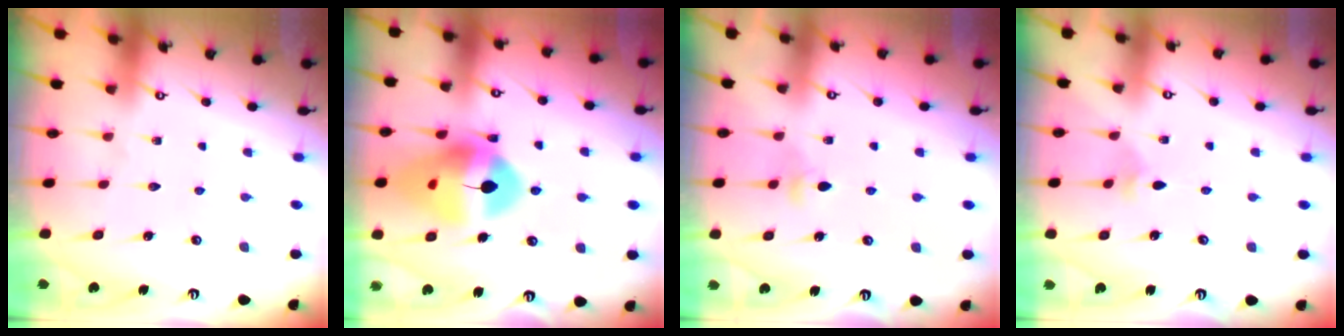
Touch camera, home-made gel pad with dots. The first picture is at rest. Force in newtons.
{"total": 17.7, "press": 17.6, "slide": 1.8}
{"total": 3.1, "press": 2.9, "slide": 0.8}
{"total": 2.3, "press": 2.3, "slide": 0.6}